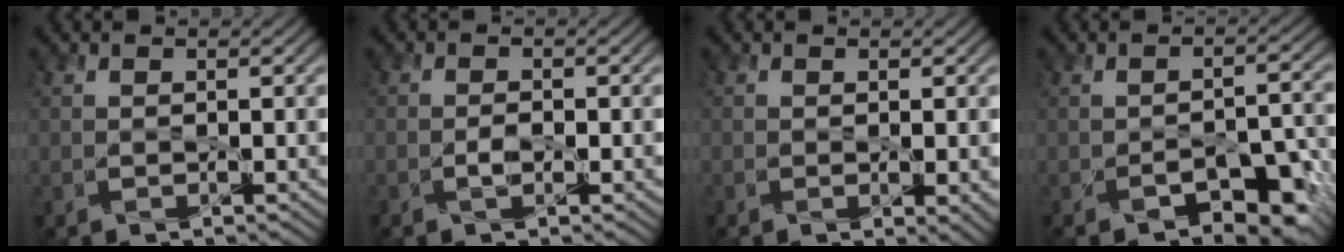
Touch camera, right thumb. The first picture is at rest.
{"total": 1.3, "force": [-0.7, 0.5, 1.0], "torque": [-0.016, 0.003, -0.017]}
{"total": 1.9, "force": [-0.3, 1.0, 1.6], "torque": [-0.020, -0.004, -0.007]}
{"total": 5.6, "force": [-3.3, 2.6, 3.6], "torque": [-0.041, -0.002, -0.049]}